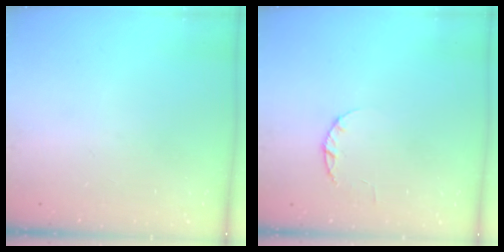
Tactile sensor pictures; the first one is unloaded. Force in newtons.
{"total": 2.4, "press": 2.3, "slide": 0.4}